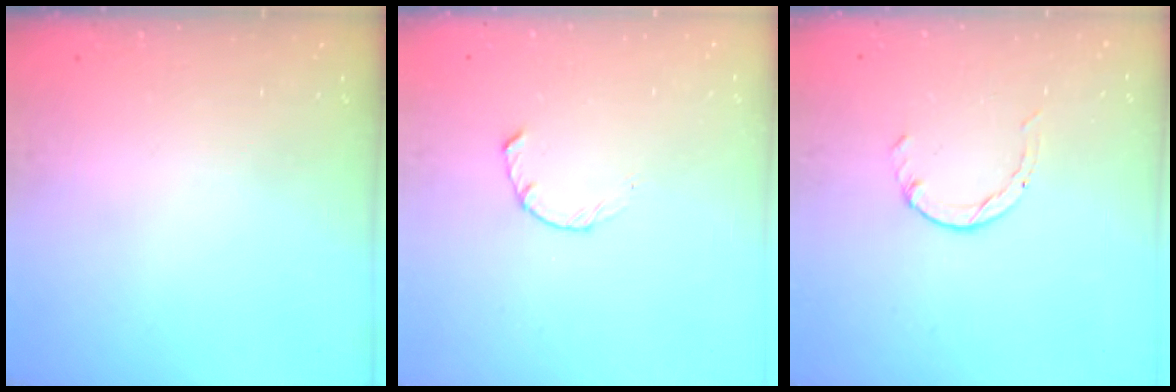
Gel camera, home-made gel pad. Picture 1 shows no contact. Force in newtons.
{"total": 2.3, "press": 2.2, "slide": 0.4}
{"total": 0.5, "press": 0.5, "slide": 0.1}